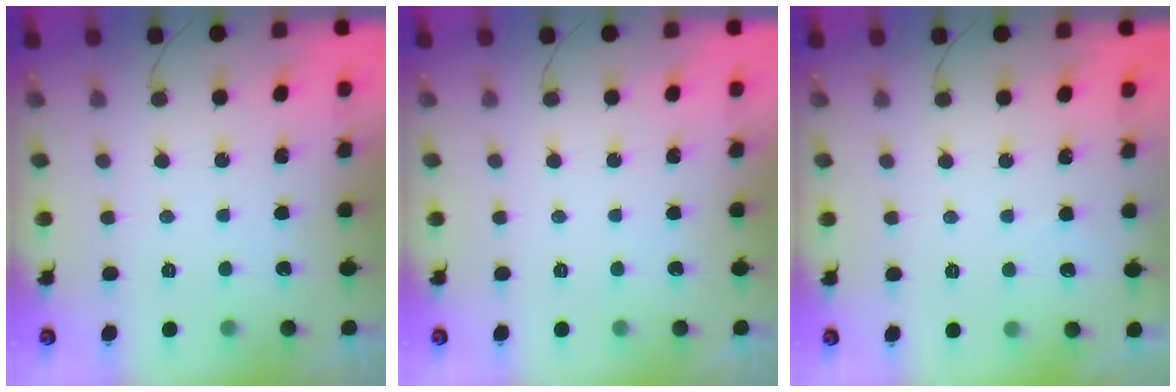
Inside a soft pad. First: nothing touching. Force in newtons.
{"total": 0.0}
{"total": 1.2, "press": 1.2, "slide": 0.3}